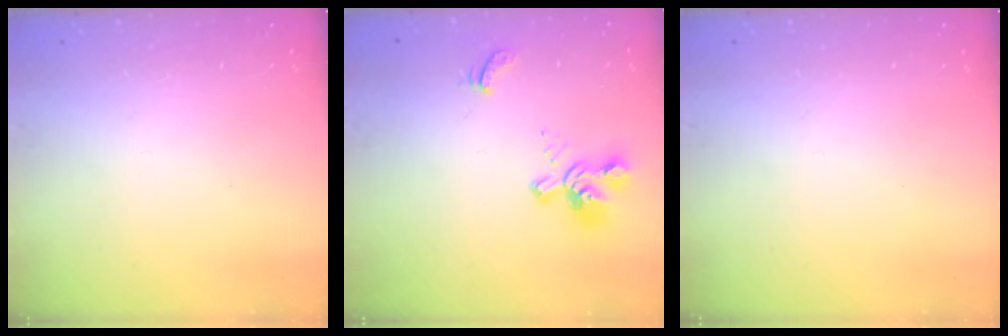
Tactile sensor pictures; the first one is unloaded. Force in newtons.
{"total": 2.4, "press": 1.9, "slide": 1.5}
{"total": 0.0}